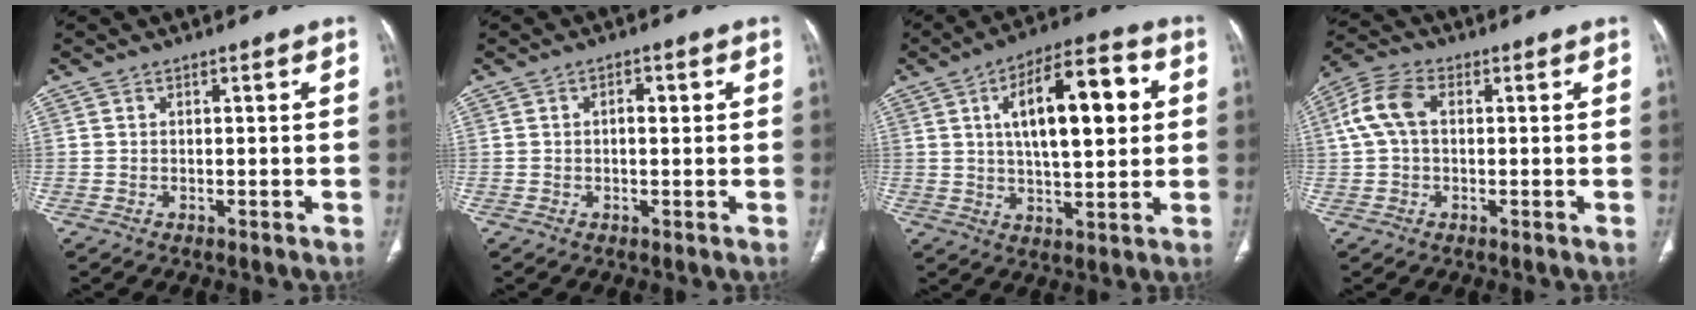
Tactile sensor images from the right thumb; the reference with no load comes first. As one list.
[{"total": 2.0, "force": [0.3, 1.0, 1.7], "torque": [-0.022, 0.004, 0.001]}, {"total": 17.1, "force": [3.9, 6.9, 15.1], "torque": [-0.211, 0.010, 0.058]}, {"total": 7.5, "force": [1.0, 4.8, 5.7], "torque": [-0.126, 0.026, 0.016]}]